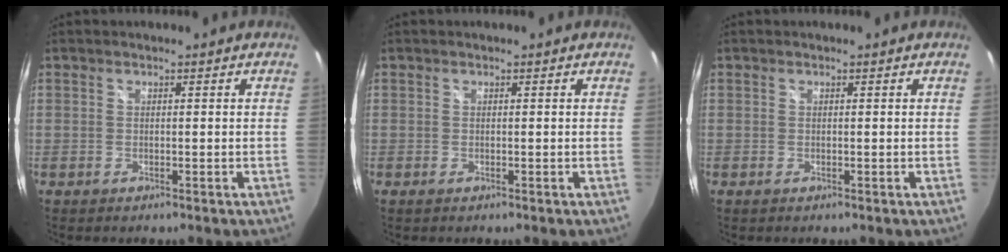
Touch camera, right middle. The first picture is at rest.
{"total": 0.0}
{"total": 0.0}